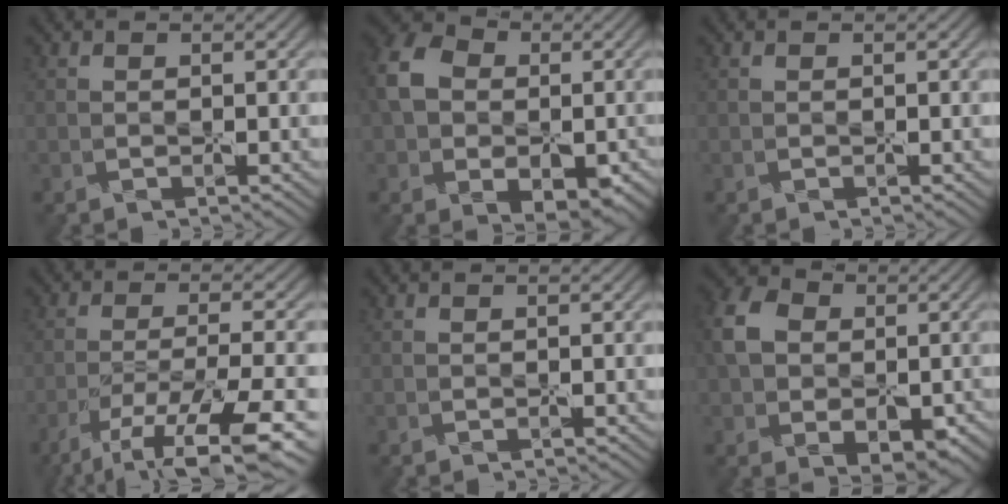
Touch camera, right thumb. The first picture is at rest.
{"total": 10.5, "force": [-1.0, 7.8, 6.9], "torque": [-0.138, -0.014, -0.017]}
{"total": 0.0}
{"total": 11.8, "force": [-7.9, 2.7, 8.4], "torque": [-0.156, -0.007, -0.122]}
{"total": 0.0}
{"total": 9.5, "force": [-0.2, 7.1, 6.3], "torque": [-0.135, -0.015, -0.003]}